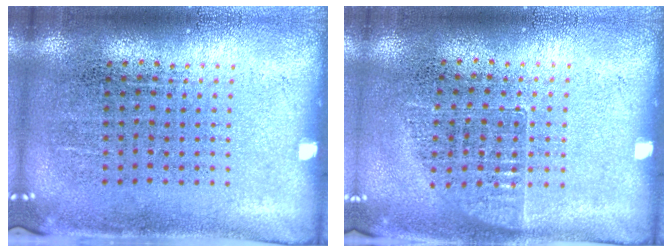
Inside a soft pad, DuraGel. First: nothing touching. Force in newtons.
{"total": 0.7, "press": 0.7, "slide": 0.1}